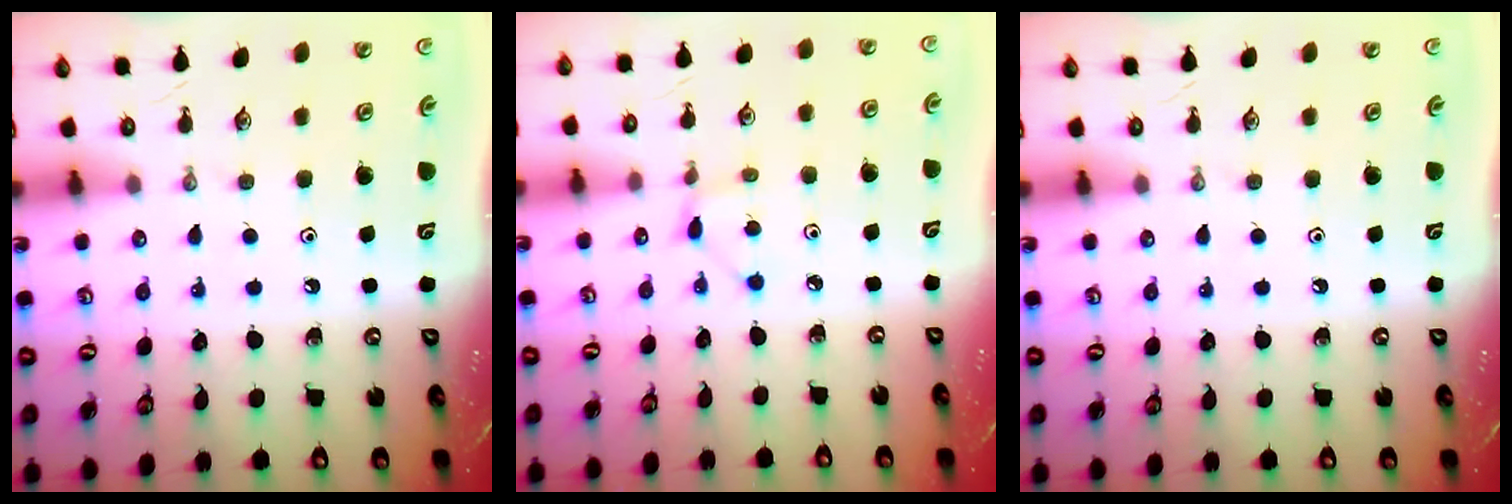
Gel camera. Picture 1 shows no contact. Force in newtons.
{"total": 2.7, "press": 2.7, "slide": 0.3}
{"total": 0.0}